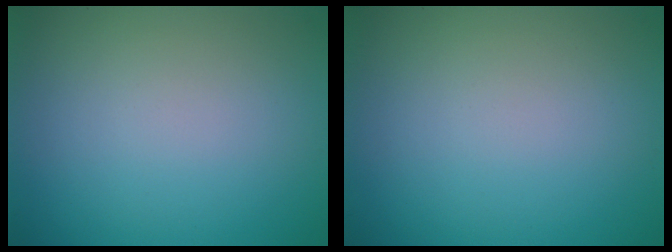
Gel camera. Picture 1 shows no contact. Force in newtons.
{"total": 0.0}